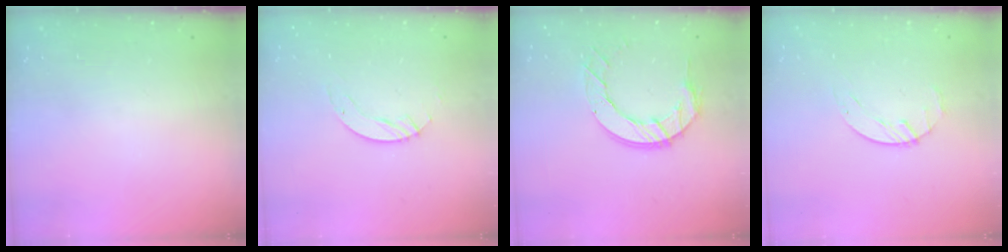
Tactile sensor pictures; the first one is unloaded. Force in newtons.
{"total": 3.0, "press": 3.0, "slide": 0.2}
{"total": 10.7, "press": 10.6, "slide": 1.1}
{"total": 1.6, "press": 1.6, "slide": 0.3}